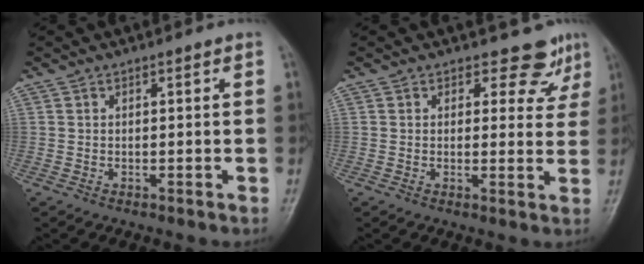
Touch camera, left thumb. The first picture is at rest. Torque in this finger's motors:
{"motor_torque": [-0.03, 0.04, 0.04, -0.06, -0.01]}